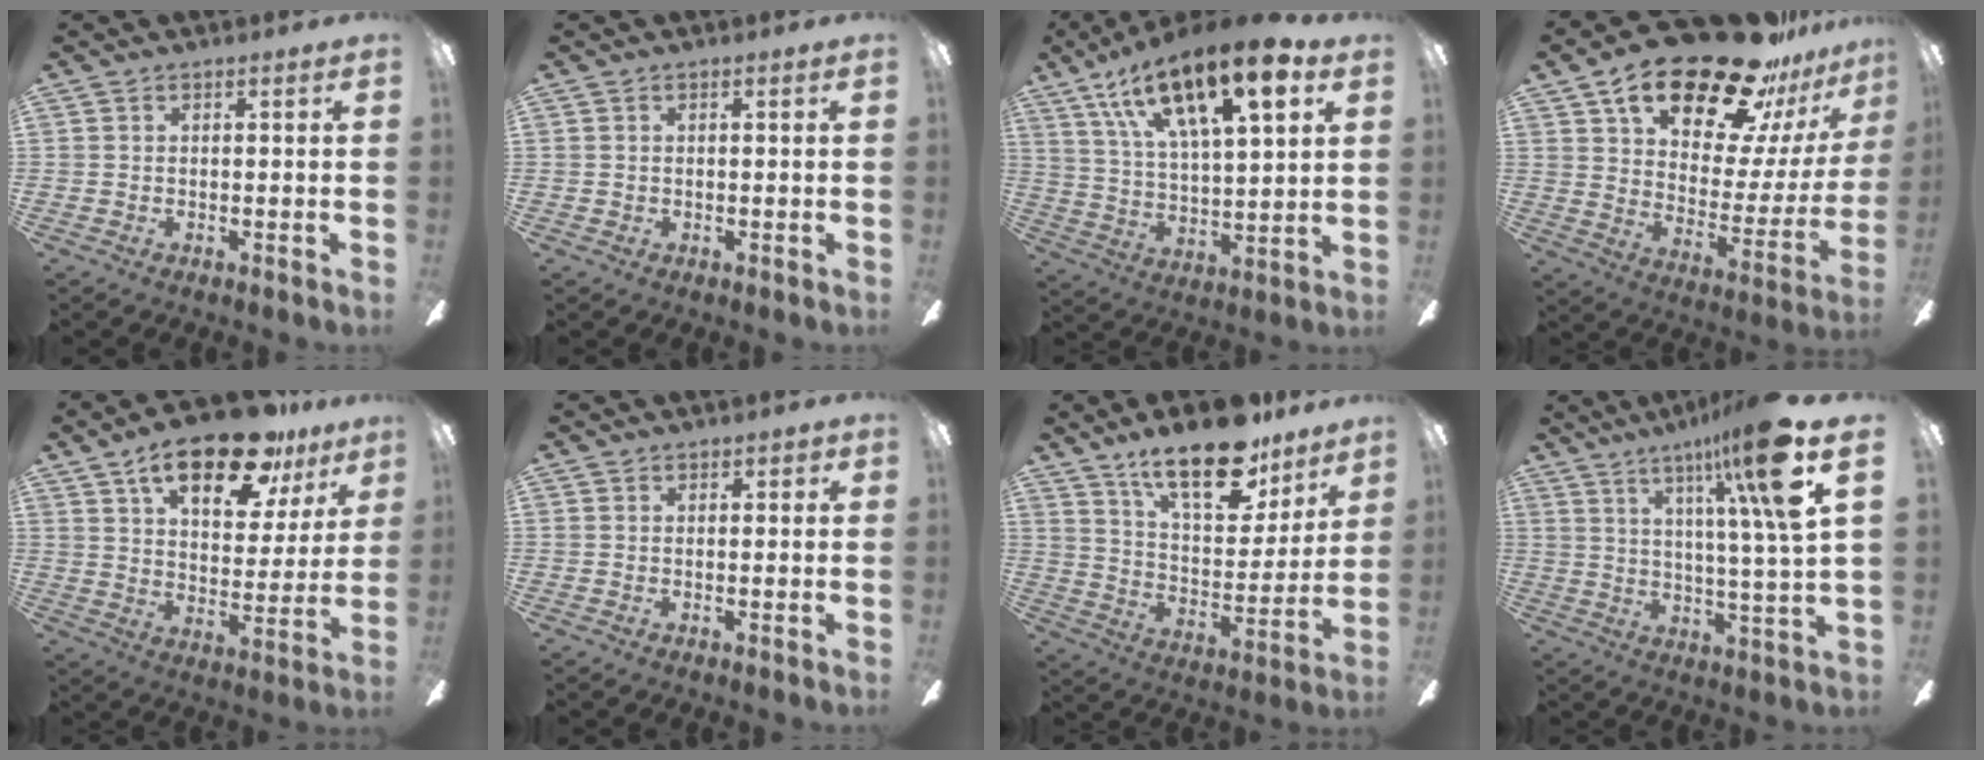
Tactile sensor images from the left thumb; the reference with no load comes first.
{"total": 0.6, "force": [0.1, 0.5, 0.1], "torque": [-0.002, 0.005, 0.001]}
{"total": 21.3, "force": [12.8, 7.3, 15.3], "torque": [-0.260, -0.059, 0.212]}
{"total": 26.2, "force": [18.8, 10.4, 15.0], "torque": [-0.228, -0.118, 0.316]}
{"total": 20.9, "force": [13.6, 8.7, 13.3], "torque": [-0.199, -0.069, 0.225]}
{"total": 1.0, "force": [0.6, 0.7, 0.3], "torque": [-0.005, 0.003, 0.011]}
{"total": 20.7, "force": [14.8, 8.2, 12.0], "torque": [-0.194, -0.086, 0.255]}
{"total": 16.3, "force": [9.0, 1.3, 13.6], "torque": [-0.227, -0.035, 0.127]}